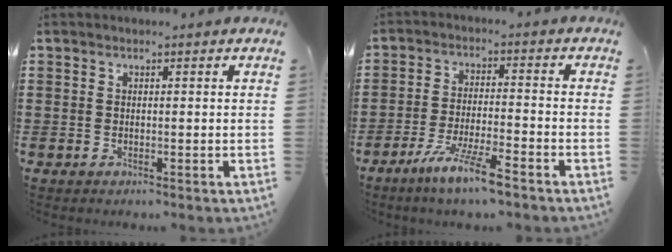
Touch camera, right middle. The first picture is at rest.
{"total": 7.1, "force": [-5.4, 0.3, 4.6], "torque": [-0.098, -0.012, -0.101]}